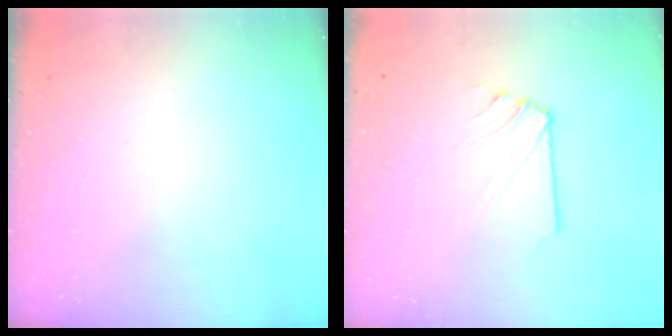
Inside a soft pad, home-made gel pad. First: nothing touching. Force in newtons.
{"total": 2.9, "press": 2.8, "slide": 0.5}